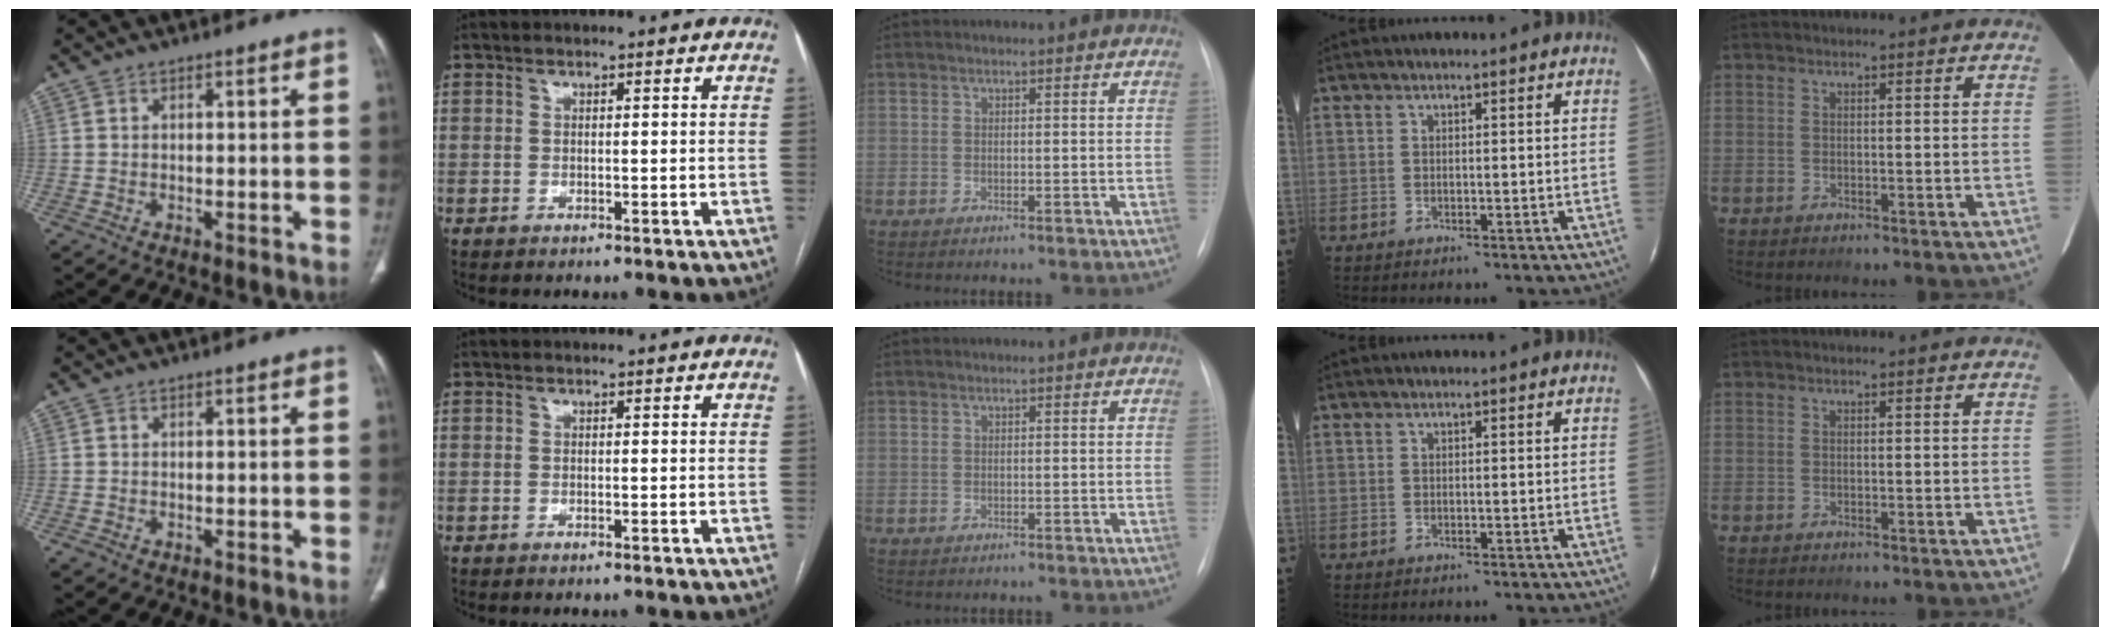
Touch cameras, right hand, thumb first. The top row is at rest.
{"thumb": {"total": 0.9, "force": [-0.4, 0.6, 0.4], "torque": [-0.014, 0.000, -0.007]}}